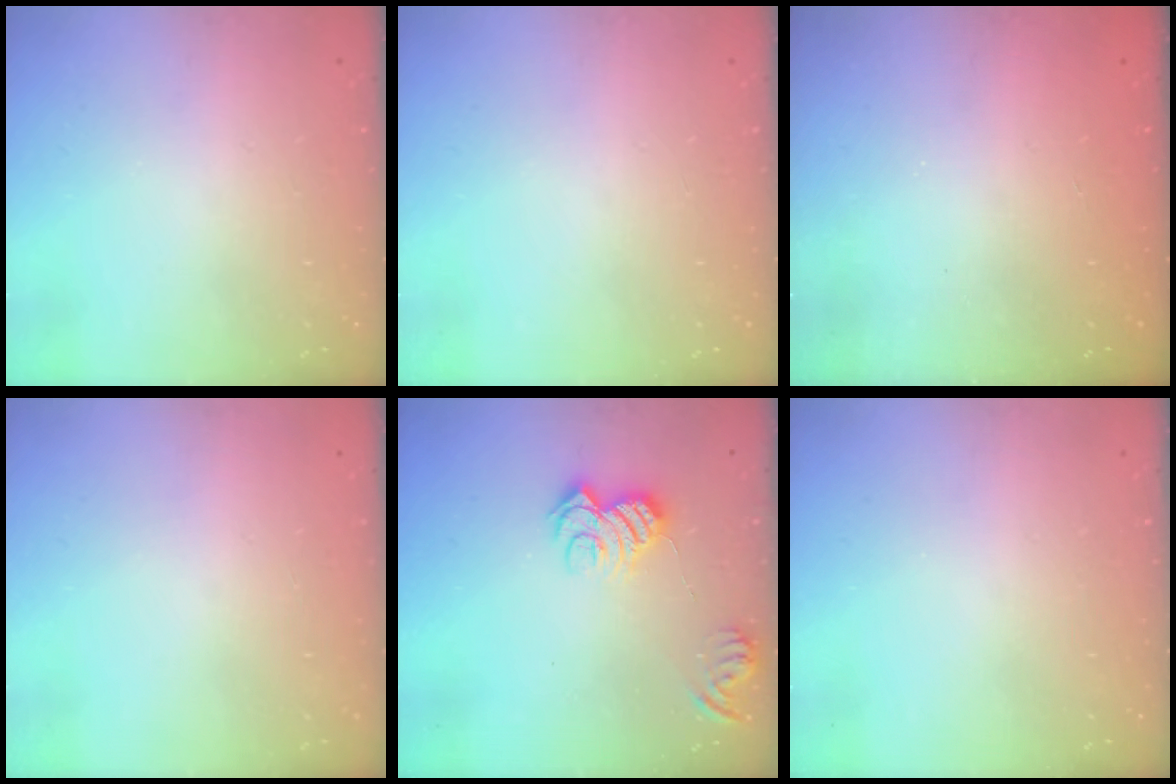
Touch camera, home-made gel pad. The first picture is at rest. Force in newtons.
{"total": 0.0}
{"total": 2.5, "press": 2.4, "slide": 0.8}
{"total": 0.0}
{"total": 10.4, "press": 10.4, "slide": 0.3}
{"total": 0.0}